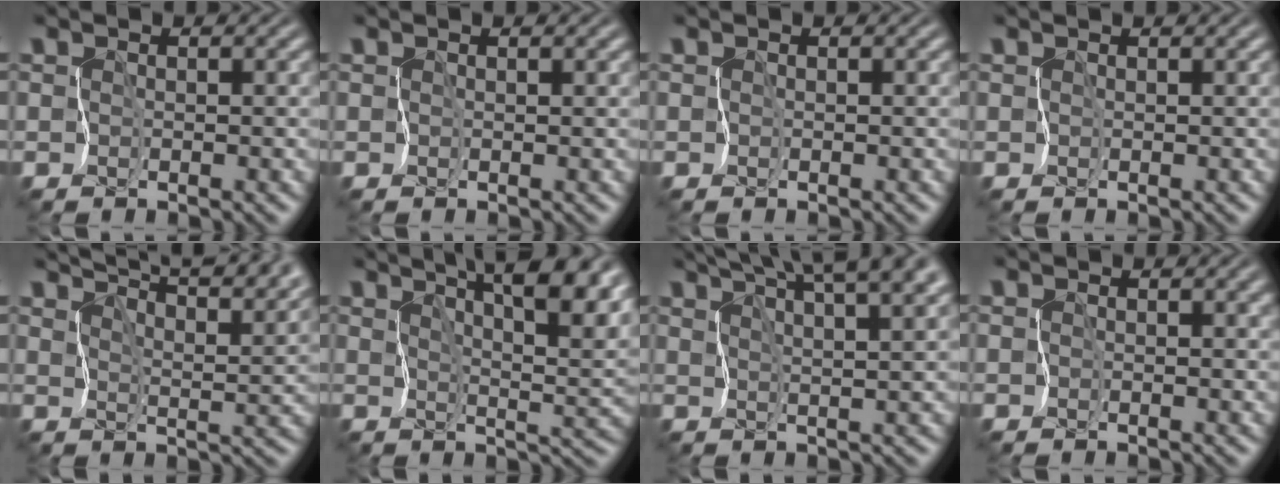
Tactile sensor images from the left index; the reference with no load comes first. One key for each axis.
{"total": 0.9, "fx": 0.7, "fy": 0.2, "fz": 0.6, "tx": -0.006, "ty": -0.001, "tz": 0.011}
{"total": 0.0}
{"total": 0.6, "fx": 0.6, "fy": 0.1, "fz": 0.3, "tx": -0.004, "ty": 0.003, "tz": 0.009}
{"total": 11.6, "fx": 9.5, "fy": 3.0, "fz": 6.0, "tx": -0.086, "ty": 0.017, "tz": 0.110}
{"total": 12.3, "fx": 7.4, "fy": 4.3, "fz": 8.8, "tx": -0.117, "ty": 0.022, "tz": 0.090}
{"total": 11.6, "fx": 8.2, "fy": 3.5, "fz": 7.5, "tx": -0.112, "ty": 0.036, "tz": 0.102}
{"total": 0.9, "fx": 0.3, "fy": 0.4, "fz": 0.7, "tx": -0.009, "ty": -0.002, "tz": 0.005}